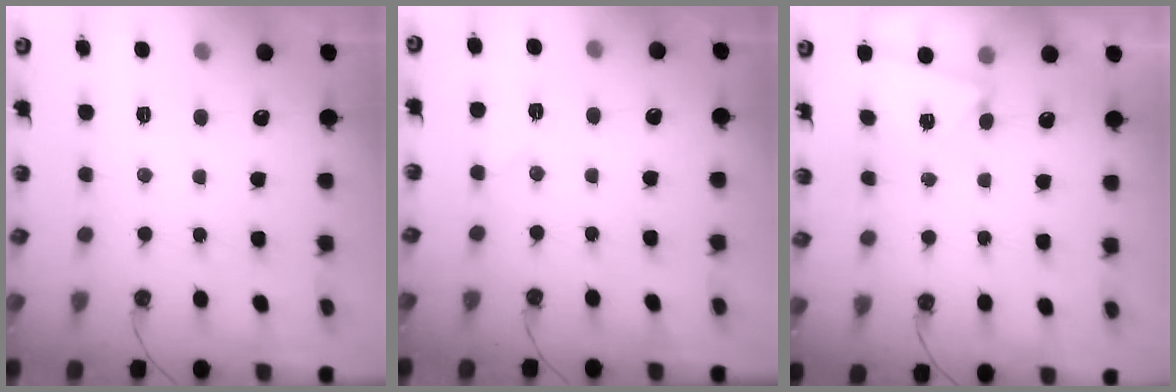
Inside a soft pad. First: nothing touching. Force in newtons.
{"total": 5.3, "press": 5.1, "slide": 1.5}
{"total": 2.2, "press": 2.2, "slide": 0.2}